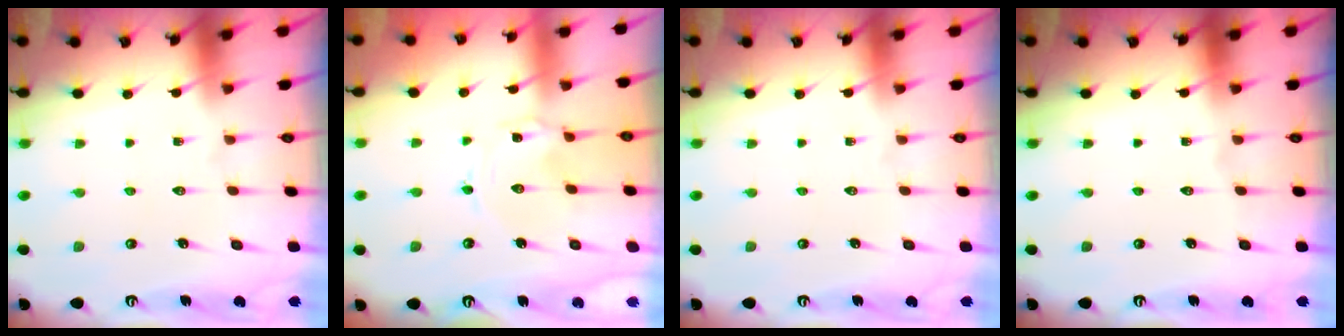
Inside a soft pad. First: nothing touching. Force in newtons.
{"total": 0.5, "press": 0.5, "slide": 0.1}
{"total": 0.0}
{"total": 0.0}